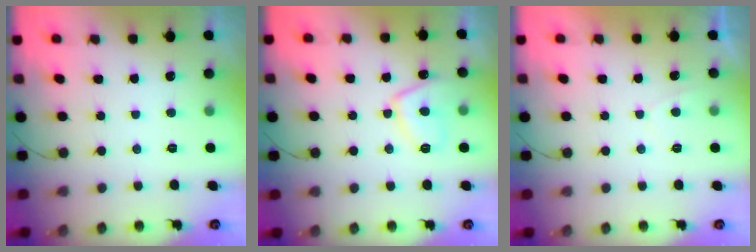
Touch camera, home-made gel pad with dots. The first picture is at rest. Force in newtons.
{"total": 8.9, "press": 8.8, "slide": 1.2}
{"total": 0.8, "press": 0.5, "slide": 0.6}